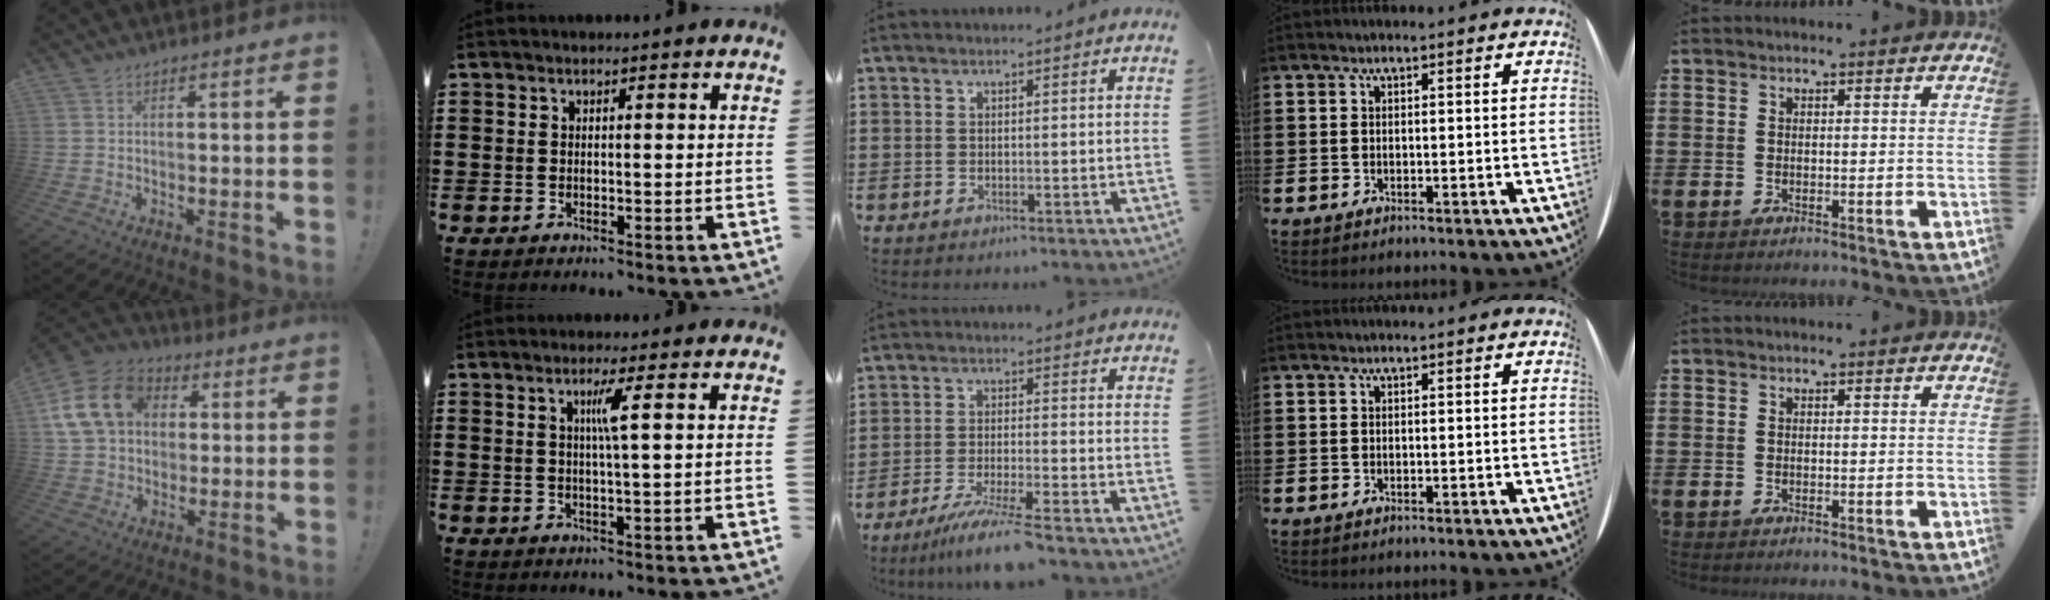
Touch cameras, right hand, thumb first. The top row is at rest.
{"thumb": {"total": 16.8, "force": [4.4, 13.3, 9.3], "torque": [-0.158, 0.004, 0.088]}, "index": {"total": 3.3, "force": [0.8, -0.4, 3.1], "torque": [-0.061, -0.004, 0.009]}, "middle": {"total": 6.4, "force": [-5.3, -0.6, 3.6], "torque": [-0.075, -0.025, -0.100]}}